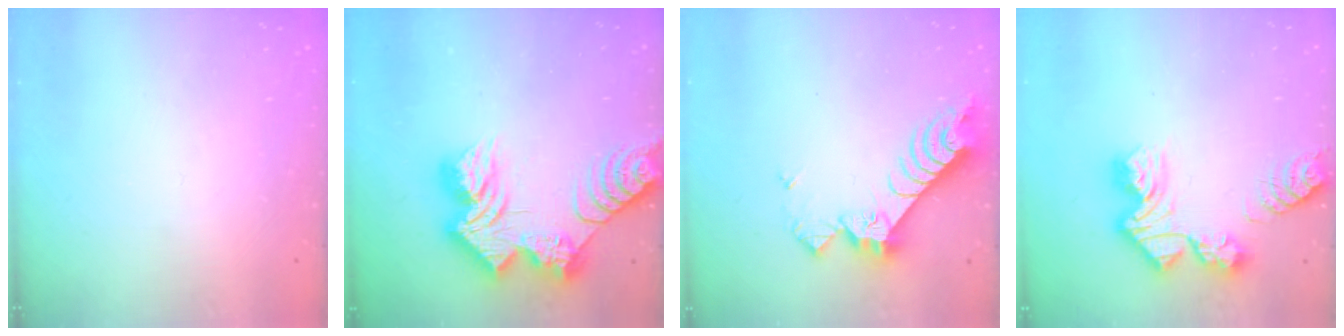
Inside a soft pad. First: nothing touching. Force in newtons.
{"total": 19.6, "press": 19.6, "slide": 1.4}
{"total": 8.4, "press": 8.4, "slide": 1.0}
{"total": 12.0, "press": 12.0, "slide": 1.1}